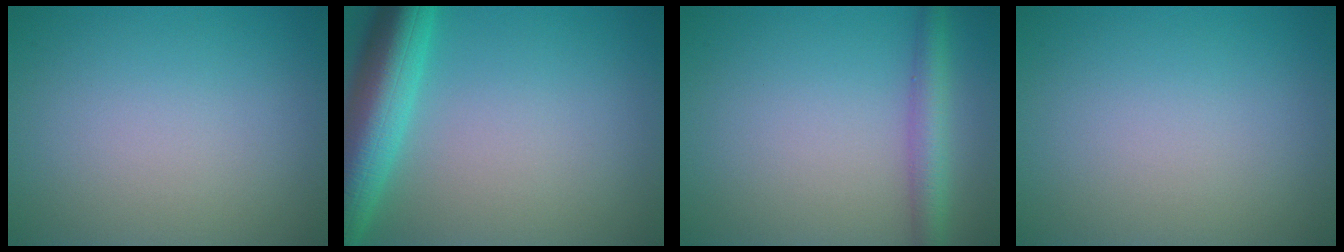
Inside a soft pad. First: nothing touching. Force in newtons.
{"total": 7.7, "press": 7.7, "slide": 0.3}
{"total": 3.1, "press": 3.1, "slide": 0.1}
{"total": 0.0}